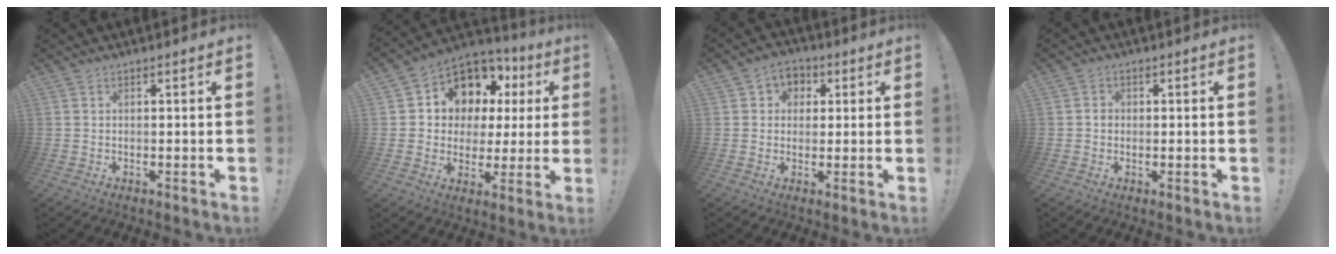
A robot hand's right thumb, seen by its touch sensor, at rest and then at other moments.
{"total": 10.4, "force": [5.1, 8.2, 3.8], "torque": [-0.064, -0.047, 0.109]}
{"total": 5.5, "force": [0.9, 5.1, 1.8], "torque": [-0.023, 0.003, 0.018]}
{"total": 1.4, "force": [-0.3, 1.2, 0.7], "torque": [-0.008, 0.004, -0.007]}